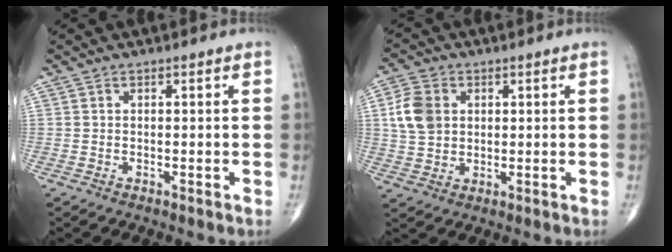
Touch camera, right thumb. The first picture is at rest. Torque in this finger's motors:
{"motor_torque": [-0.40, 0.67, 0.63, 0.17, 0.04]}